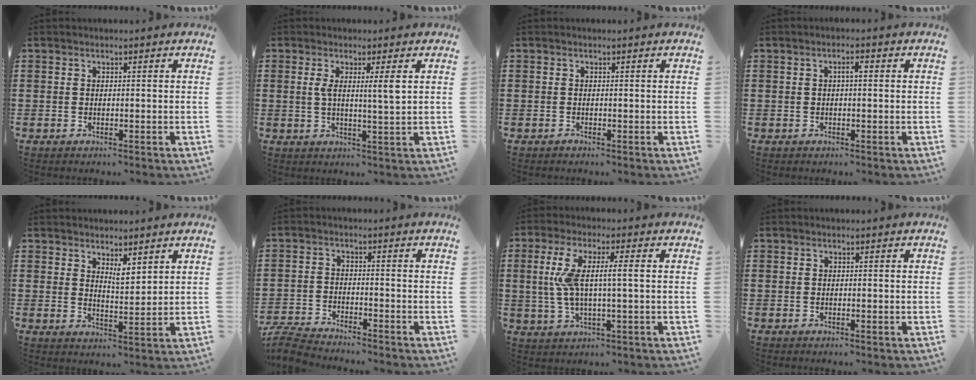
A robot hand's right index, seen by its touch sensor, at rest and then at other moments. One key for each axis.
{"total": 4.3, "fx": 1.1, "fy": 0.2, "fz": 4.2, "tx": -0.083, "ty": -0.003, "tz": 0.015}
{"total": 0.5, "fx": -0.5, "fy": 0.2, "fz": -0.1, "tx": 0.001, "ty": 0.002, "tz": -0.011}
{"total": 1.6, "fx": 0.1, "fy": 0.4, "fz": 1.5, "tx": -0.030, "ty": 0.004, "tz": 0.000}
{"total": 3.4, "fx": 3.0, "fy": 0.8, "fz": 1.4, "tx": -0.025, "ty": -0.008, "tz": 0.052}
{"total": 4.7, "fx": -4.6, "fy": 0.2, "fz": 0.8, "tx": -0.034, "ty": -0.006, "tz": -0.099}
{"total": 7.6, "fx": 0.8, "fy": 1.3, "fz": 7.4, "tx": -0.162, "ty": -0.009, "tz": 0.002}
{"total": 0.0}